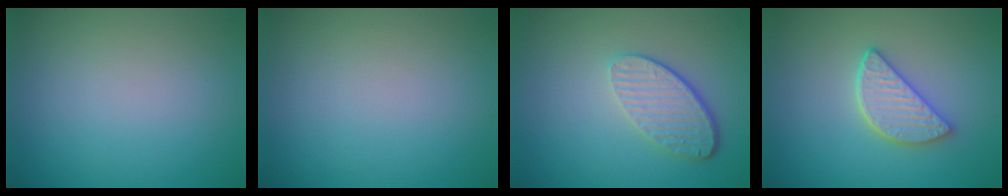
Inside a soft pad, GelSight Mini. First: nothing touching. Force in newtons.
{"total": 0.0}
{"total": 3.6, "press": 2.8, "slide": 2.3}
{"total": 3.9, "press": 3.3, "slide": 2.1}